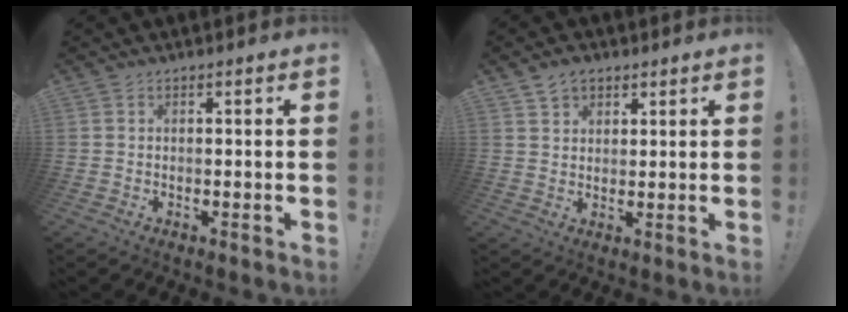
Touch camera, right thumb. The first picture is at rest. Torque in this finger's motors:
{"motor_torque": [-0.29, 0.24, -0.29, 0.16, 0.04]}